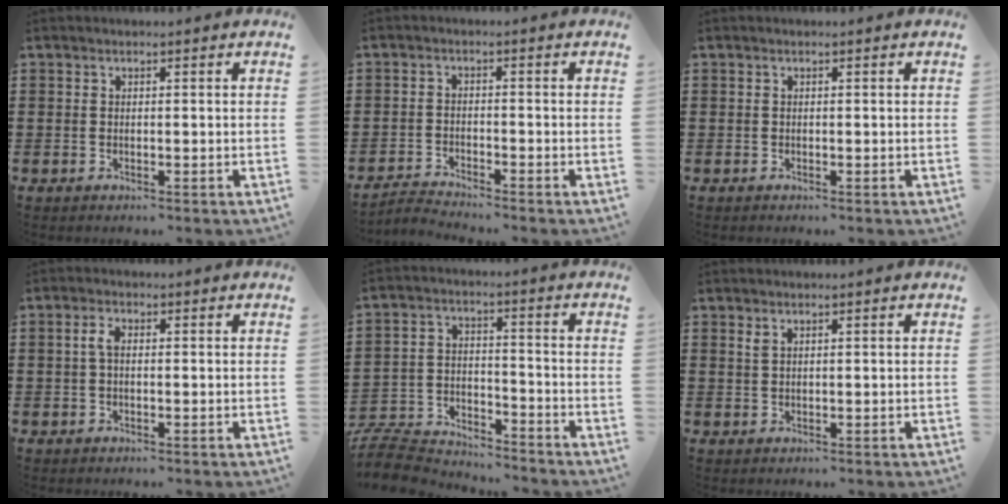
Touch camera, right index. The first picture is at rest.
{"total": 2.4, "force": [-2.4, -0.1, 0.1], "torque": [-0.006, 0.001, -0.051]}
{"total": 0.0}
{"total": 2.3, "force": [0.0, 1.1, 2.0], "torque": [-0.048, 0.003, -0.004]}
{"total": 8.3, "force": [-8.1, 1.5, 1.2], "torque": [-0.043, 0.013, -0.164]}
{"total": 1.0, "force": [0.6, 0.4, 0.6], "torque": [-0.015, 0.003, 0.011]}